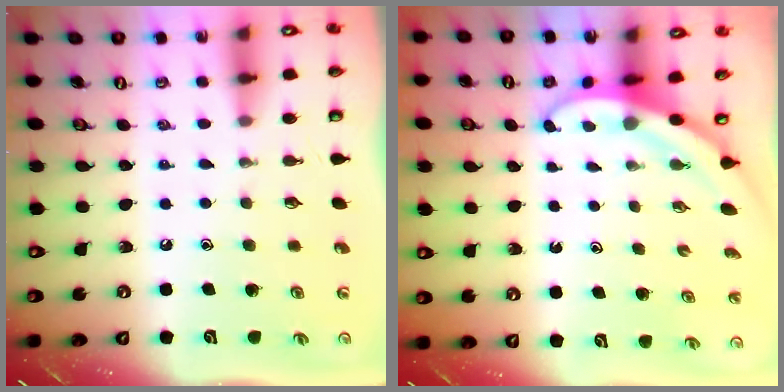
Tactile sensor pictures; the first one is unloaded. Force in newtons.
{"total": 3.2, "press": 3.2, "slide": 0.2}